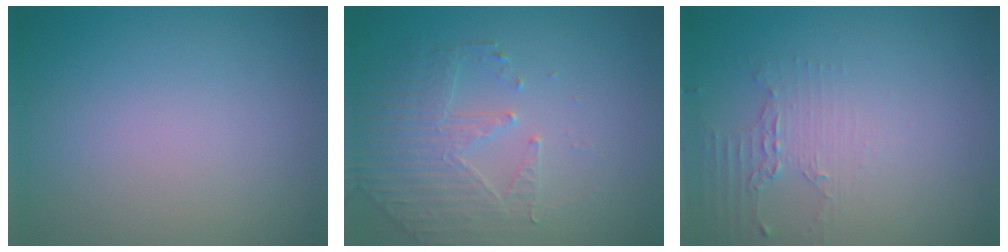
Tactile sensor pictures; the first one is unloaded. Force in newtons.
{"total": 2.5, "press": 2.2, "slide": 1.2}
{"total": 2.2, "press": 1.6, "slide": 1.5}